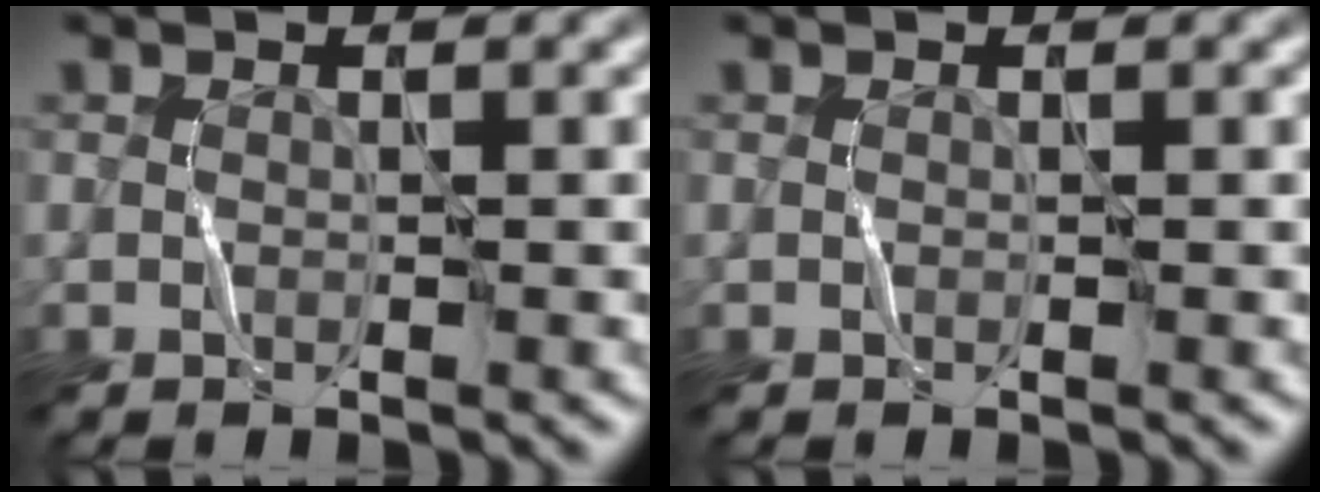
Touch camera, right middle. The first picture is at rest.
{"total": 0.0}